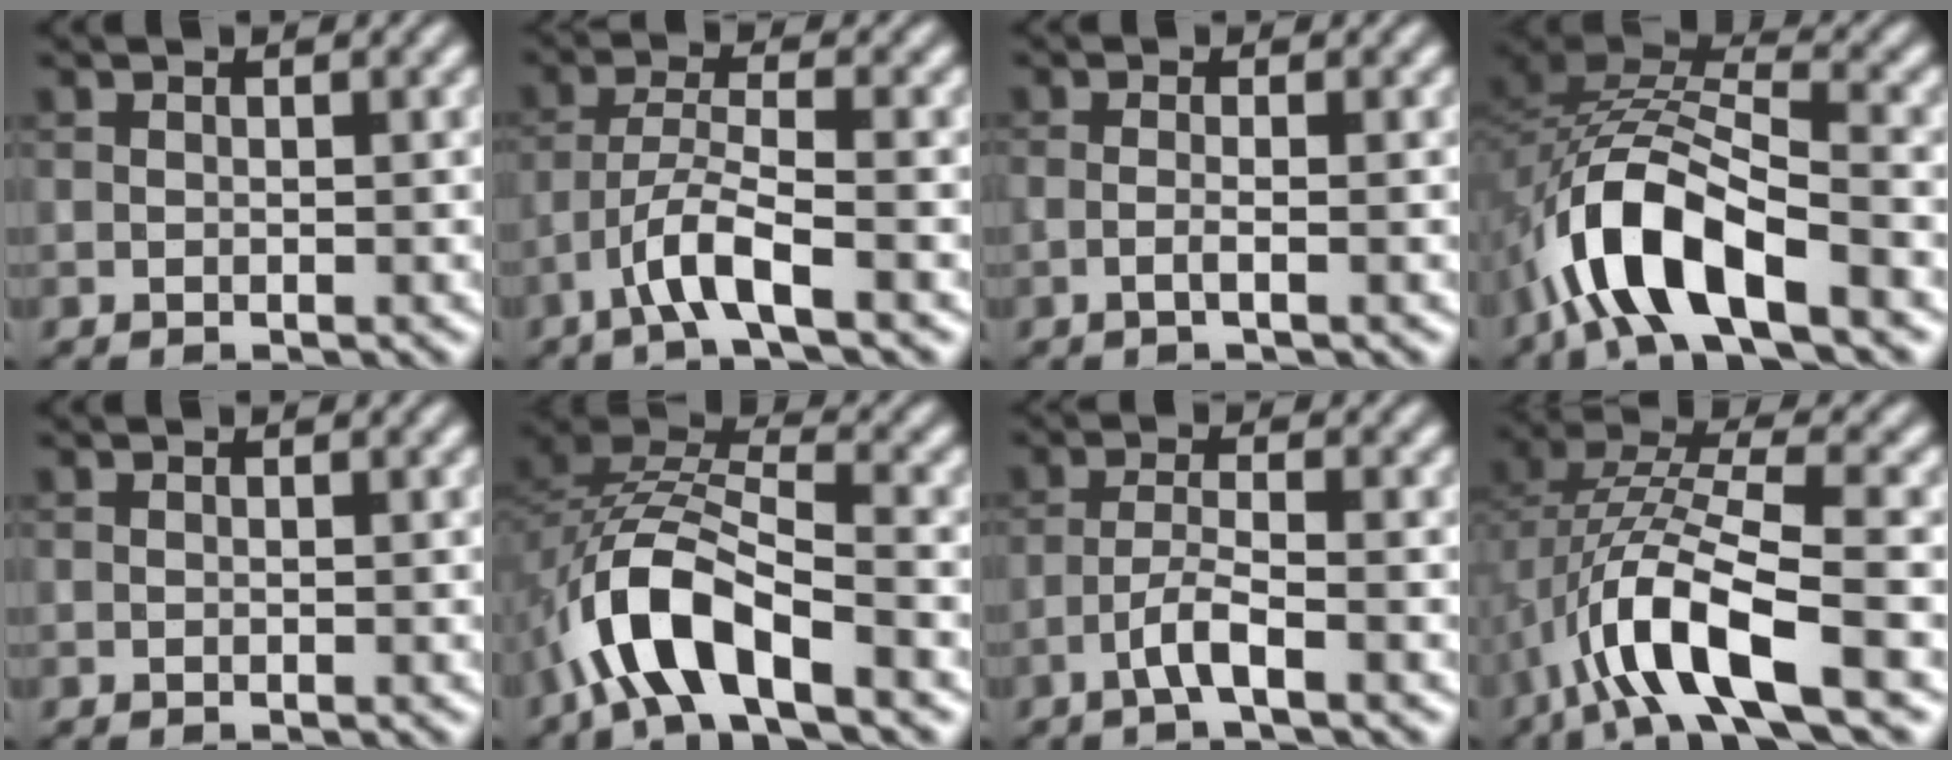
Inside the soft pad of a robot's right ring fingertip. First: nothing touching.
{"total": 4.2, "force": [-2.5, 0.6, 3.4], "torque": [-0.064, 0.010, -0.057]}
{"total": 1.3, "force": [-0.3, 0.4, 1.2], "torque": [-0.018, -0.003, -0.011]}
{"total": 9.5, "force": [-4.9, 3.8, 7.1], "torque": [-0.137, 0.011, -0.099]}
{"total": 0.0}
{"total": 8.3, "force": [-4.4, 3.4, 6.1], "torque": [-0.118, 0.011, -0.089]}
{"total": 2.6, "force": [-1.5, 0.2, 2.1], "torque": [-0.043, 0.010, -0.036]}
{"total": 8.8, "force": [-3.4, 3.0, 7.6], "torque": [-0.151, 0.012, -0.069]}